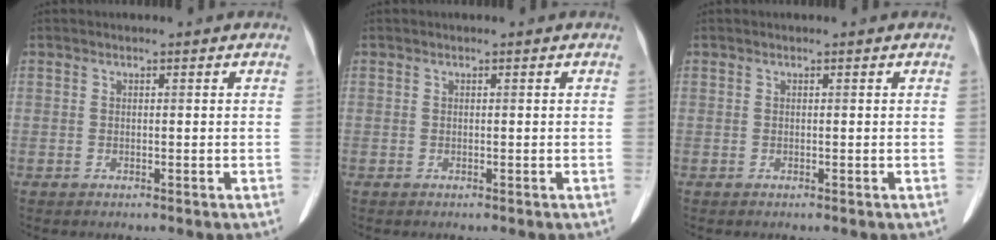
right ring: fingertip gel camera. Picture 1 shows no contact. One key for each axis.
{"total": 0.0}
{"total": 0.0}